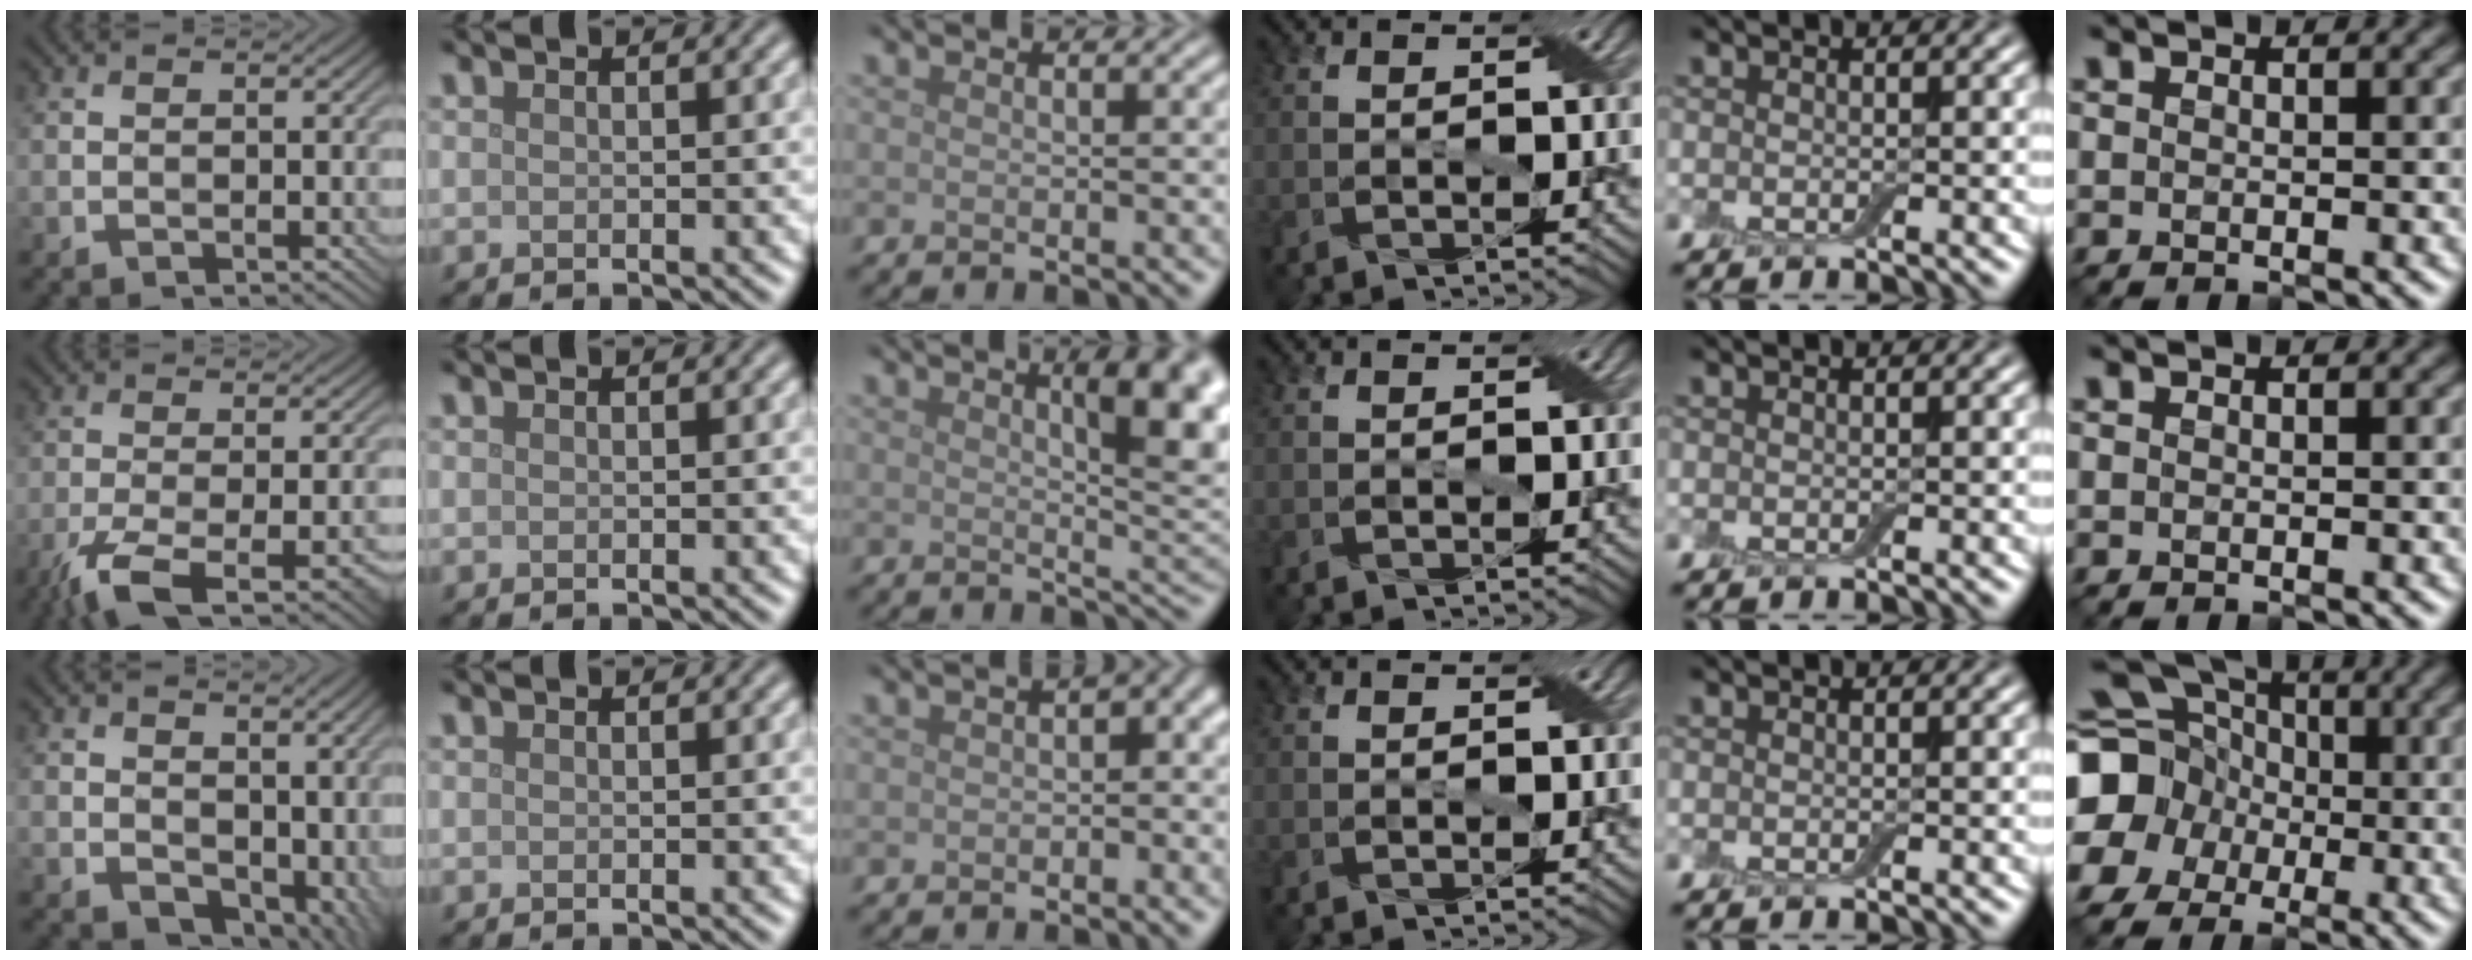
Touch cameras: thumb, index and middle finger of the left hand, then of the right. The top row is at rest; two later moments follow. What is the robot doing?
{"motion": "close", "object": "airpods case & airpods"}